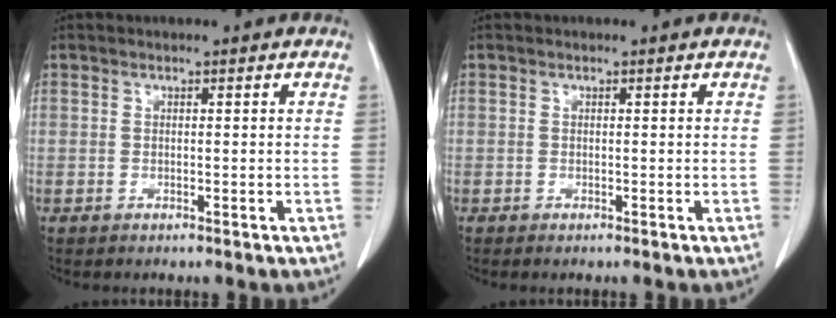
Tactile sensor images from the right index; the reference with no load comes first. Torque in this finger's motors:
{"motor_torque": [-0.04, 0.04, 0.05, 0.01]}